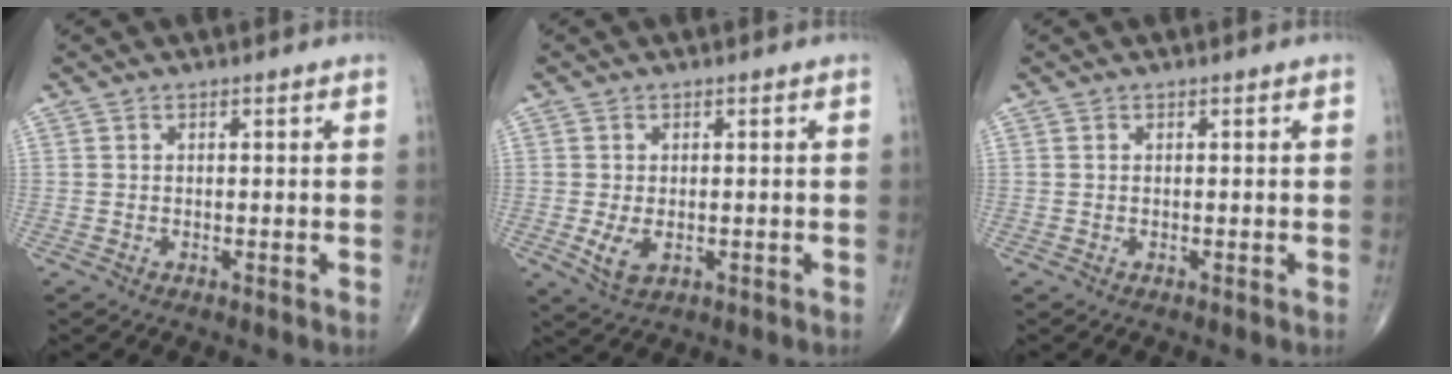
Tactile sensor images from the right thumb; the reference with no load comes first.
{"total": 3.9, "force": [-0.7, 2.3, 3.1], "torque": [-0.062, -0.010, -0.006]}
{"total": 0.0}